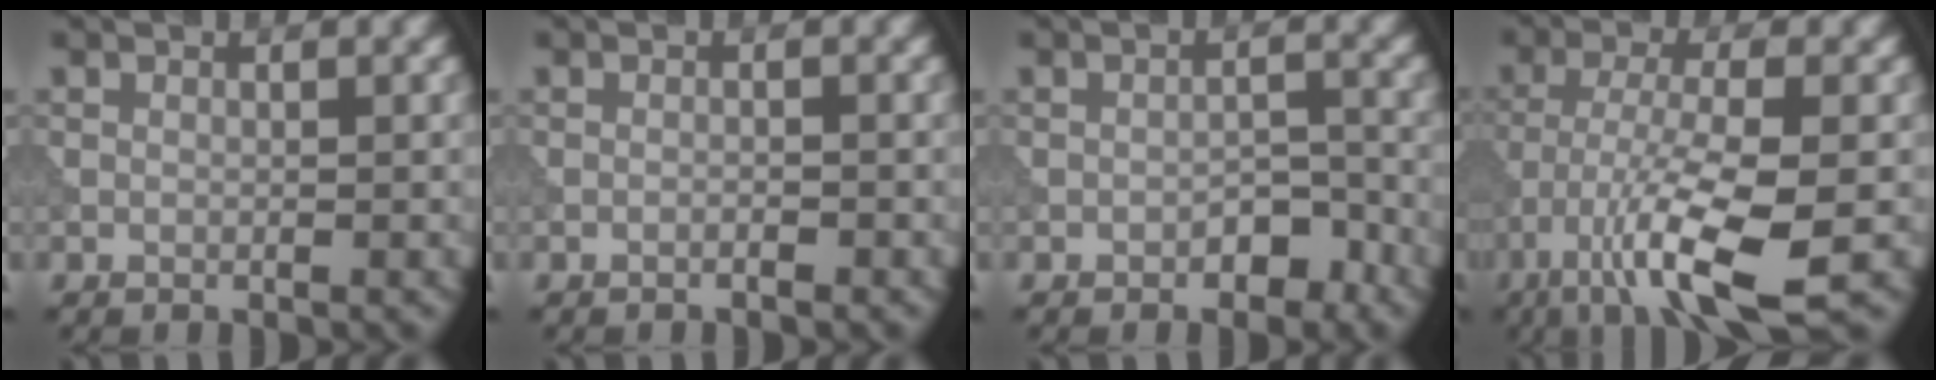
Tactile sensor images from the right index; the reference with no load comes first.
{"total": 0.7, "force": [-0.5, 0.1, 0.4], "torque": [-0.007, 0.000, -0.011]}
{"total": 2.4, "force": [-1.4, 1.2, 1.5], "torque": [-0.020, 0.007, -0.020]}
{"total": 9.0, "force": [-4.6, 1.9, 7.5], "torque": [-0.137, -0.005, -0.090]}